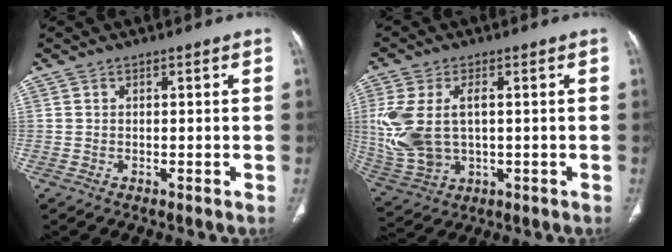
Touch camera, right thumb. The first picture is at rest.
{"total": 13.7, "force": [0.9, 8.3, 10.9], "torque": [-0.250, 0.000, 0.034]}